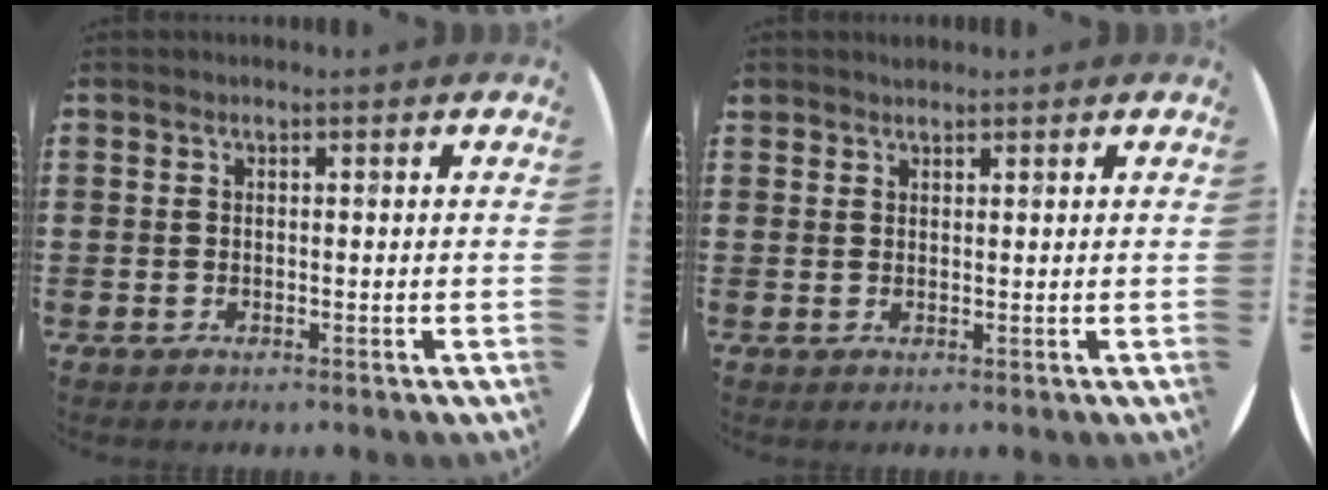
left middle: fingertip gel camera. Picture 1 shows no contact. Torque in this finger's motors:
{"motor_torque": [-0.02, 0.05, 0.01, 0.00]}